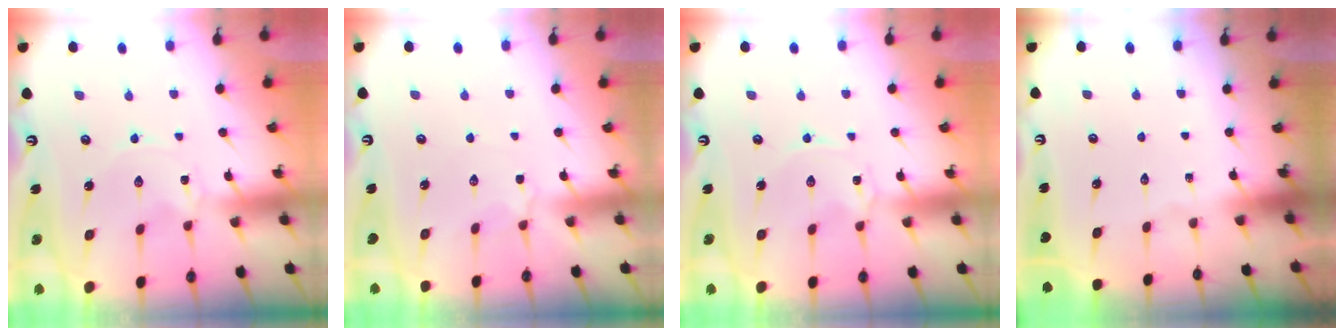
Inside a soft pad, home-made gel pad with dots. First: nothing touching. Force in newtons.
{"total": 3.7, "press": 3.7, "slide": 0.5}
{"total": 0.0}
{"total": 0.0}